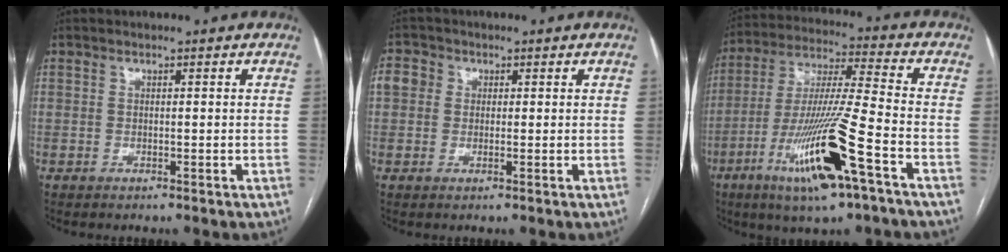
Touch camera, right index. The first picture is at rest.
{"total": 3.9, "force": [0.7, 3.5, 1.5], "torque": [-0.035, 0.017, 0.012]}
{"total": 17.4, "force": [-7.9, 0.6, 15.4], "torque": [-0.318, -0.025, -0.143]}